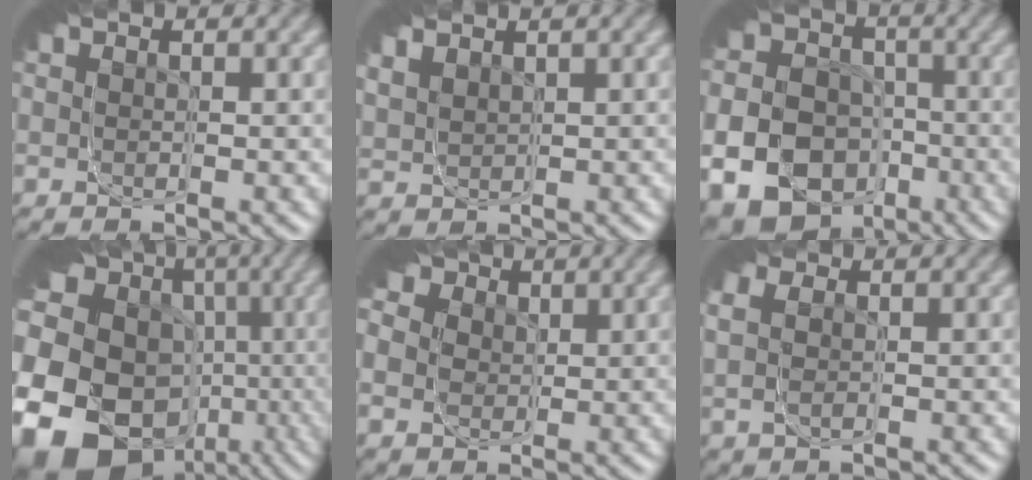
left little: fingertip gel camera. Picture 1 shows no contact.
{"total": 6.0, "force": [1.5, 5.0, 3.1], "torque": [-0.081, 0.010, 0.016]}
{"total": 19.8, "force": [-5.6, 16.2, 9.9], "torque": [-0.165, -0.067, -0.085]}
{"total": 22.6, "force": [-6.6, 14.9, 15.6], "torque": [-0.250, -0.052, -0.093]}
{"total": 12.2, "force": [2.2, 9.9, 6.8], "torque": [-0.108, 0.012, 0.016]}
{"total": 4.9, "force": [0.6, 4.1, 2.7], "torque": [-0.060, 0.004, 0.001]}